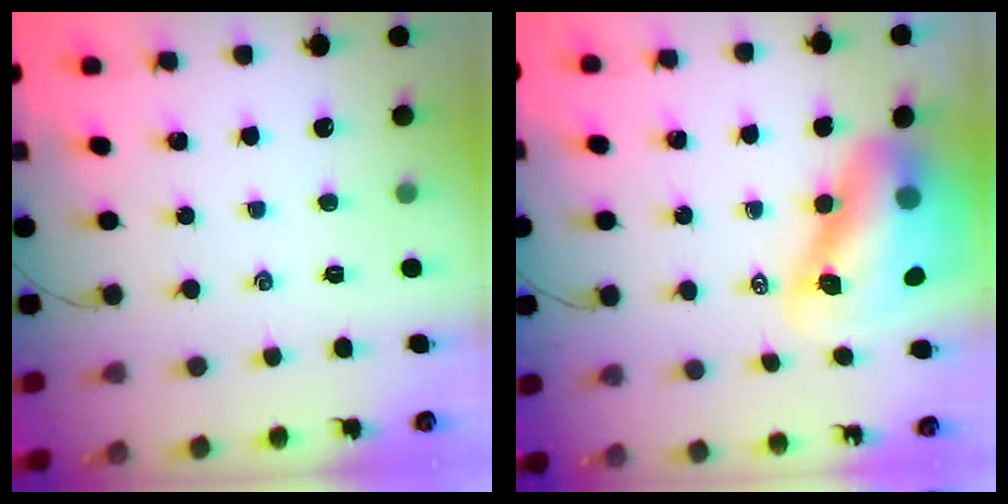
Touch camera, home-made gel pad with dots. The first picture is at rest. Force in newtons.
{"total": 12.9, "press": 12.3, "slide": 4.0}